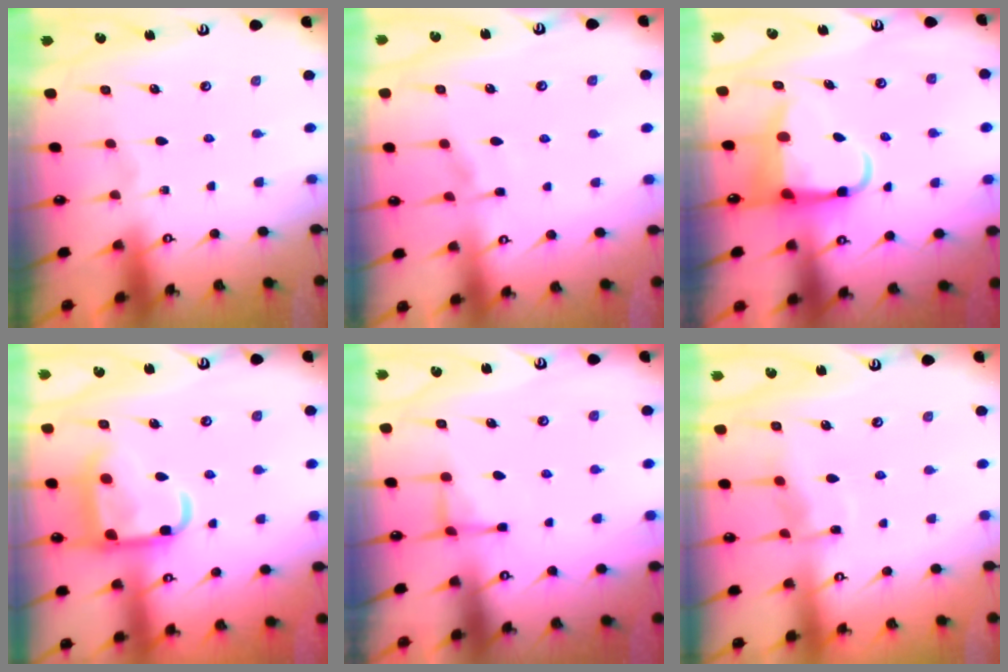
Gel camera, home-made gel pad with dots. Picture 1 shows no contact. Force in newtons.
{"total": 2.6, "press": 2.5, "slide": 0.6}
{"total": 7.4, "press": 7.0, "slide": 2.5}
{"total": 15.5, "press": 15.4, "slide": 1.7}
{"total": 3.9, "press": 3.8, "slide": 0.7}
{"total": 5.7, "press": 5.6, "slide": 0.6}